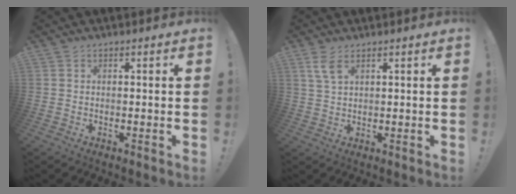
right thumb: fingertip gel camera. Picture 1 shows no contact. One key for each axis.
{"total": 4.6, "fx": 2.6, "fy": 1.4, "fz": 3.4, "tx": -0.062, "ty": -0.010, "tz": 0.048}